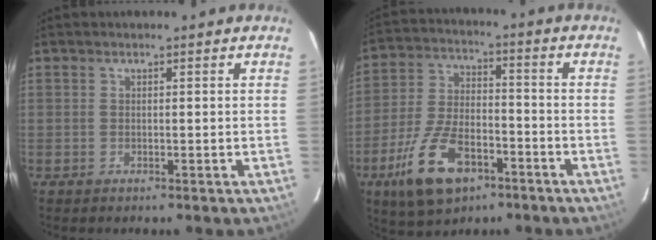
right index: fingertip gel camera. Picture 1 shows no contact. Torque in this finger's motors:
{"motor_torque": [1.07, -1.07, 0.71, 0.18]}